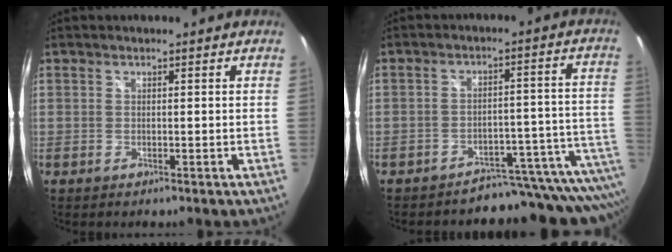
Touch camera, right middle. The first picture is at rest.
{"total": 16.1, "force": [-15.0, 4.0, 4.0], "torque": [-0.014, 0.022, -0.202]}